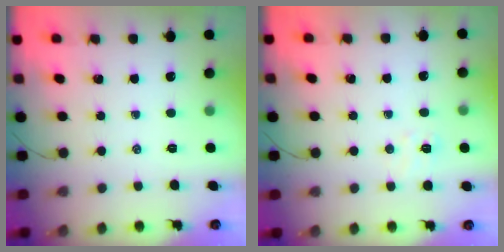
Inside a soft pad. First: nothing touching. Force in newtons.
{"total": 6.0, "press": 5.7, "slide": 1.6}